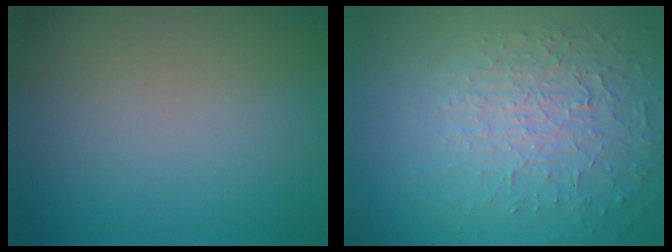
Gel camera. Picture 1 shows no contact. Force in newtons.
{"total": 5.3, "press": 3.4, "slide": 4.1}